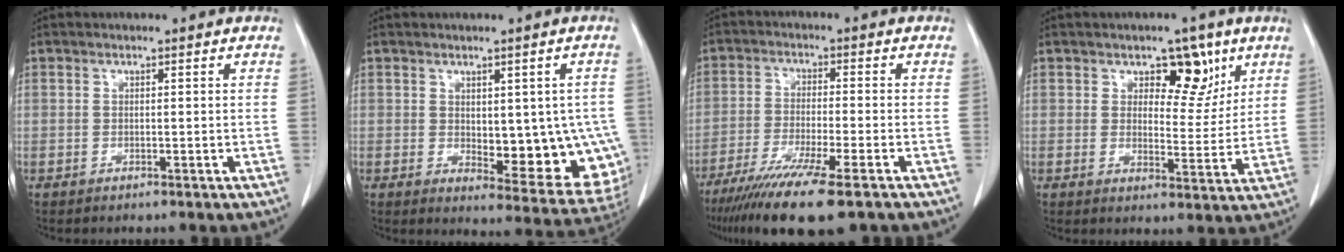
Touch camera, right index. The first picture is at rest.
{"total": 13.3, "force": [-1.4, 5.9, 11.9], "torque": [-0.111, 0.001, -0.001]}
{"total": 13.3, "force": [-9.5, 0.7, 9.3], "torque": [-0.166, -0.039, -0.156]}
{"total": 7.1, "force": [4.0, 3.8, 4.5], "torque": [-0.049, -0.001, 0.059]}